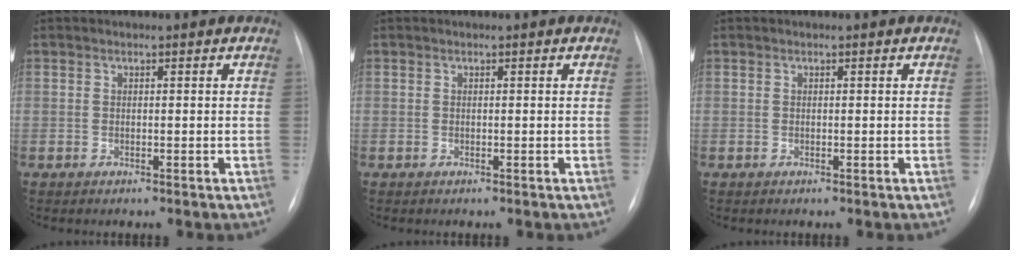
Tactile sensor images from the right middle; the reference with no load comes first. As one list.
[{"total": 0.0}, {"total": 0.0}]